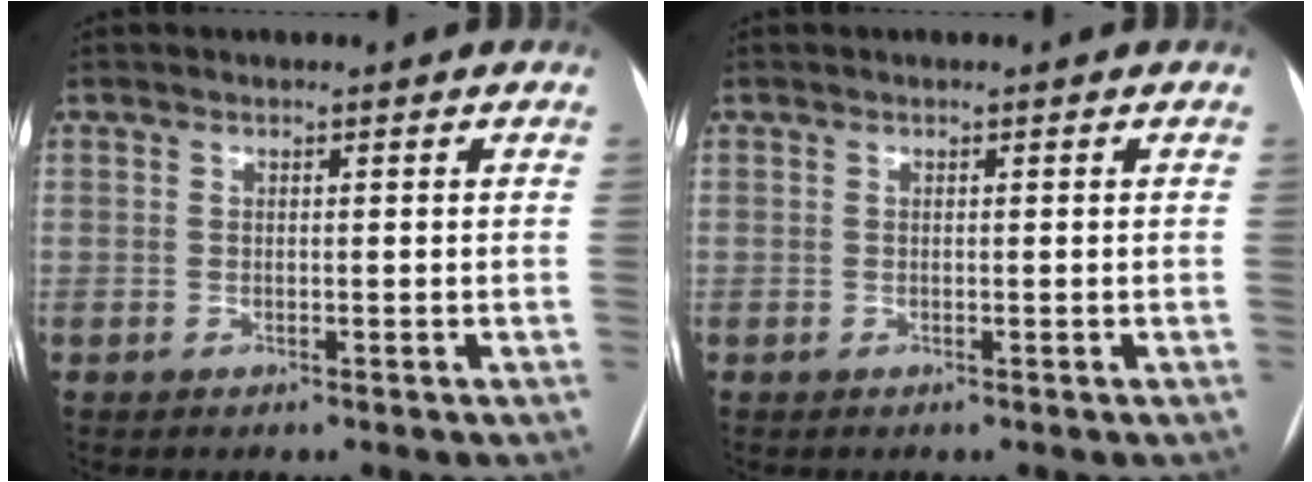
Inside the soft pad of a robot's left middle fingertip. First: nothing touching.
{"total": 0.0}